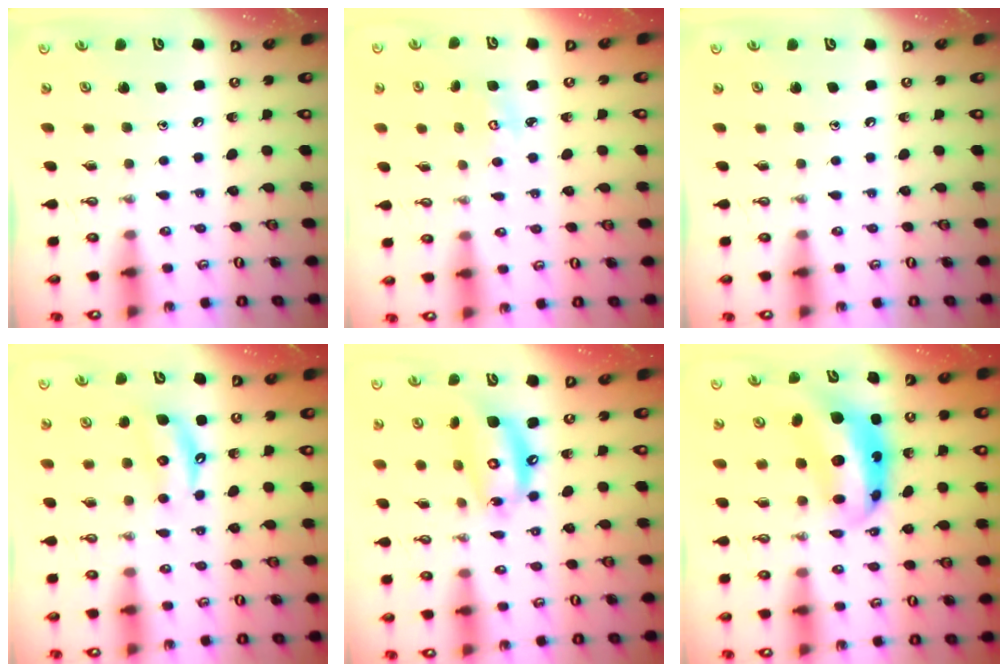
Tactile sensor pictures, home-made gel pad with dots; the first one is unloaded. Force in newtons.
{"total": 3.1, "press": 3.1, "slide": 0.3}
{"total": 0.0}
{"total": 6.1, "press": 6.1, "slide": 0.7}
{"total": 13.3, "press": 13.2, "slide": 1.3}
{"total": 8.8, "press": 8.7, "slide": 1.1}